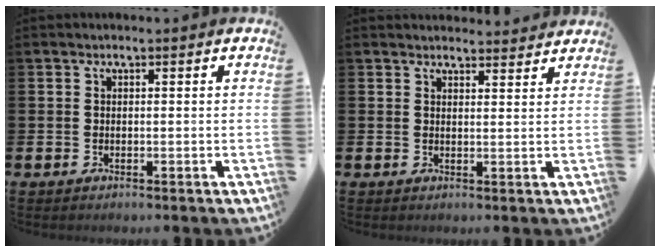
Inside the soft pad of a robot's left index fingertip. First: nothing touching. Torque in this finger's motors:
{"motor_torque": [0.65, -1.23, 0.29, 0.06]}